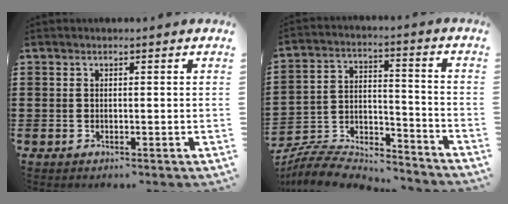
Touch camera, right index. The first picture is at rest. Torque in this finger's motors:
{"motor_torque": [-0.02, 1.01, 0.40, 0.07]}